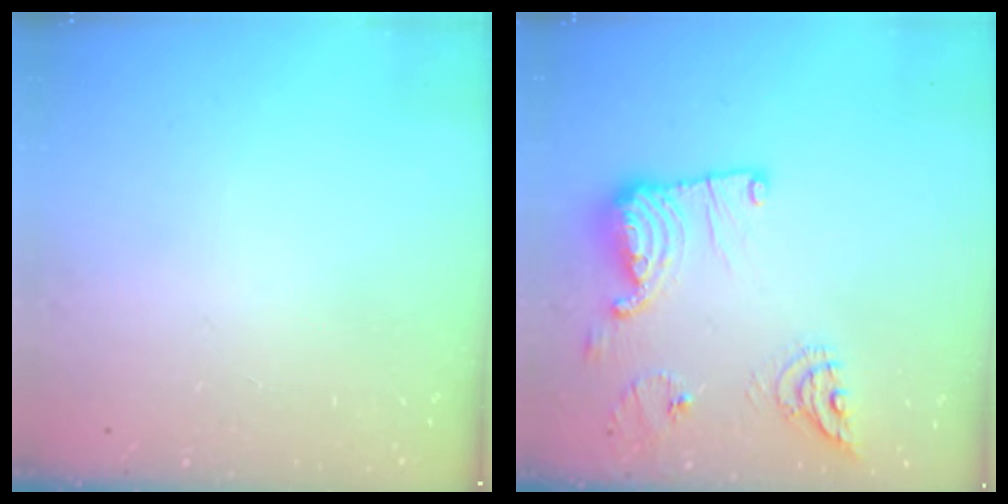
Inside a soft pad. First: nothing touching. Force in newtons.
{"total": 19.0, "press": 18.6, "slide": 4.0}